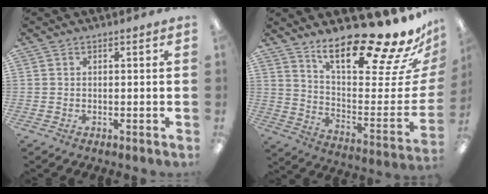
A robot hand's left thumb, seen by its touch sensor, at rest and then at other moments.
{"total": 22.1, "force": [17.3, 4.1, 13.1], "torque": [-0.186, -0.139, 0.276]}